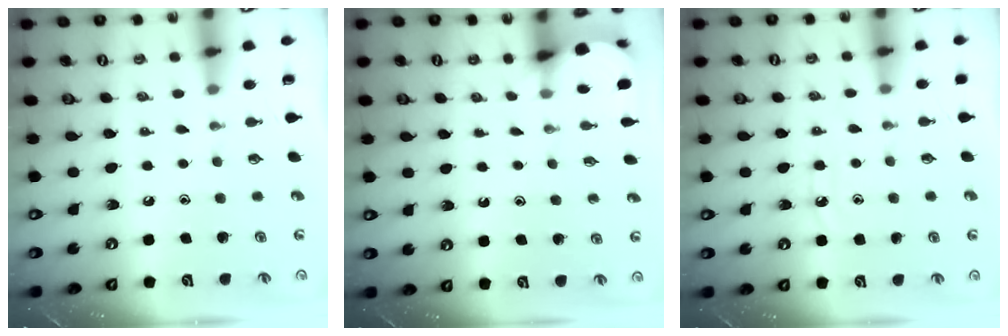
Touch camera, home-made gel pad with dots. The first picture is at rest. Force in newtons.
{"total": 2.9, "press": 2.9, "slide": 0.3}
{"total": 6.1, "press": 6.1, "slide": 0.8}